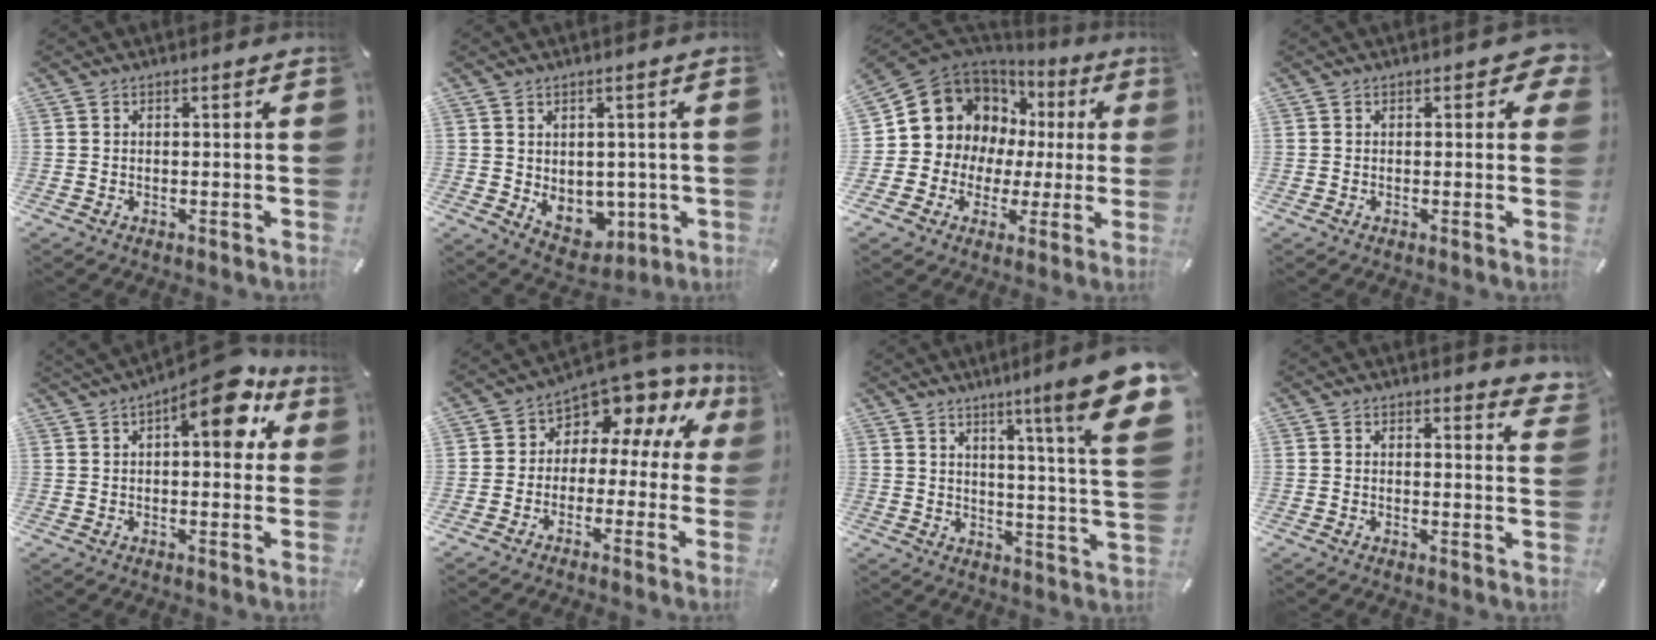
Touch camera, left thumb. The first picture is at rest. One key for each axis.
{"total": 6.8, "fx": 0.4, "fy": 6.1, "fz": 3.0, "tx": -0.031, "ty": -0.016, "tz": 0.016}
{"total": 11.4, "fx": 4.6, "fy": 10.0, "fz": 3.1, "tx": -0.081, "ty": -0.052, "tz": 0.092}
{"total": 3.6, "fx": 1.0, "fy": 2.0, "fz": 2.7, "tx": -0.025, "ty": -0.005, "tz": 0.012}
{"total": 13.1, "fx": 6.5, "fy": 5.5, "fz": 10.0, "tx": -0.120, "ty": -0.035, "tz": 0.100}
{"total": 7.6, "fx": 5.8, "fy": 4.1, "fz": 2.6, "tx": -0.057, "ty": -0.070, "tz": 0.103}
{"total": 16.2, "fx": 8.6, "fy": 0.4, "fz": 13.7, "tx": -0.207, "ty": -0.070, "tz": 0.120}
{"total": 3.0, "fx": 2.5, "fy": 1.2, "fz": 1.1, "tx": -0.004, "ty": -0.017, "tz": 0.040}